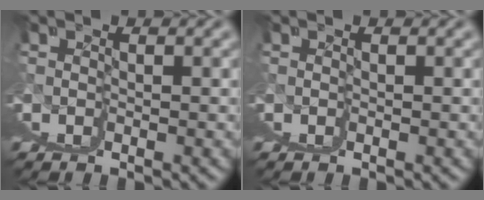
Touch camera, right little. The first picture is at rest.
{"total": 0.0}